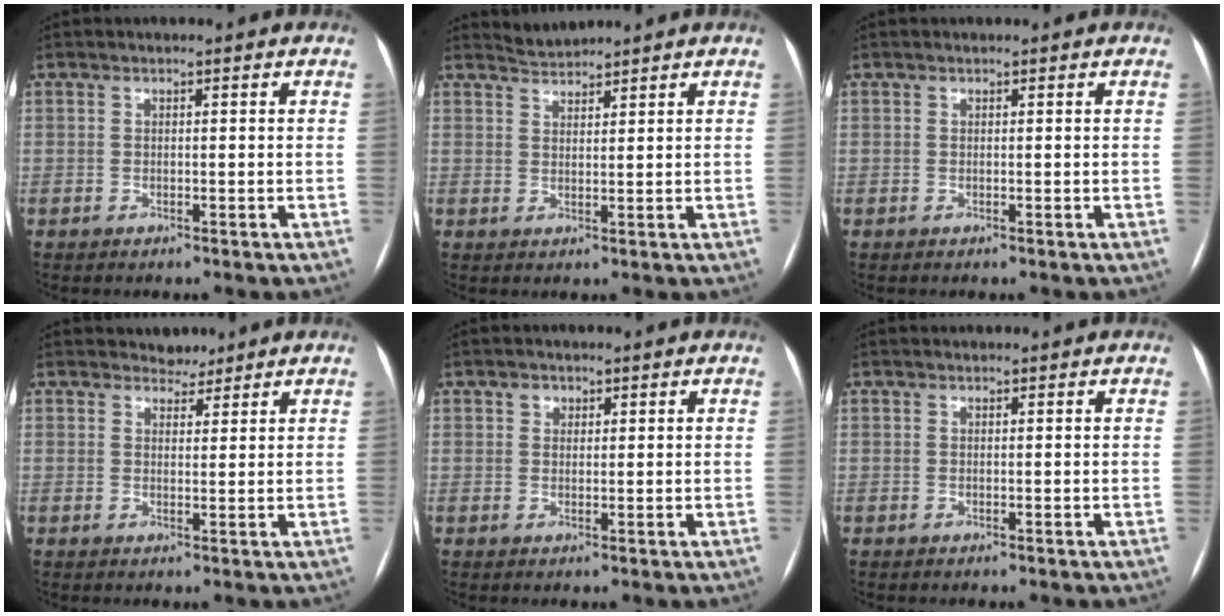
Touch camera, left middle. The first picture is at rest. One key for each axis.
{"total": 2.3, "fx": 2.2, "fy": -0.3, "fz": -0.6, "tx": 0.002, "ty": 0.004, "tz": 0.048}
{"total": 0.0}
{"total": 2.5, "fx": 2.2, "fy": 1.1, "fz": -0.1, "tx": 0.005, "ty": 0.000, "tz": 0.032}
{"total": 1.6, "fx": 0.9, "fy": 1.2, "fz": 0.3, "tx": -0.002, "ty": 0.000, "tz": 0.012}
{"total": 0.8, "fx": 0.7, "fy": 0.2, "fz": 0.1, "tx": -0.006, "ty": 0.015, "tz": 0.015}